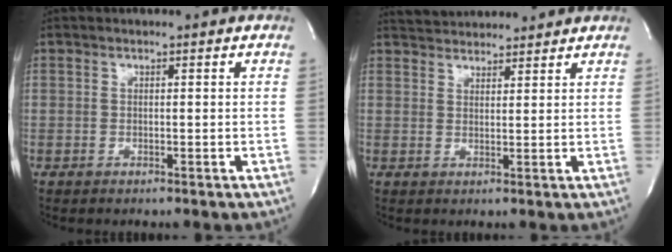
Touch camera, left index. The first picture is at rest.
{"total": 6.9, "force": [6.7, 1.3, 1.1], "torque": [-0.021, 0.025, 0.099]}